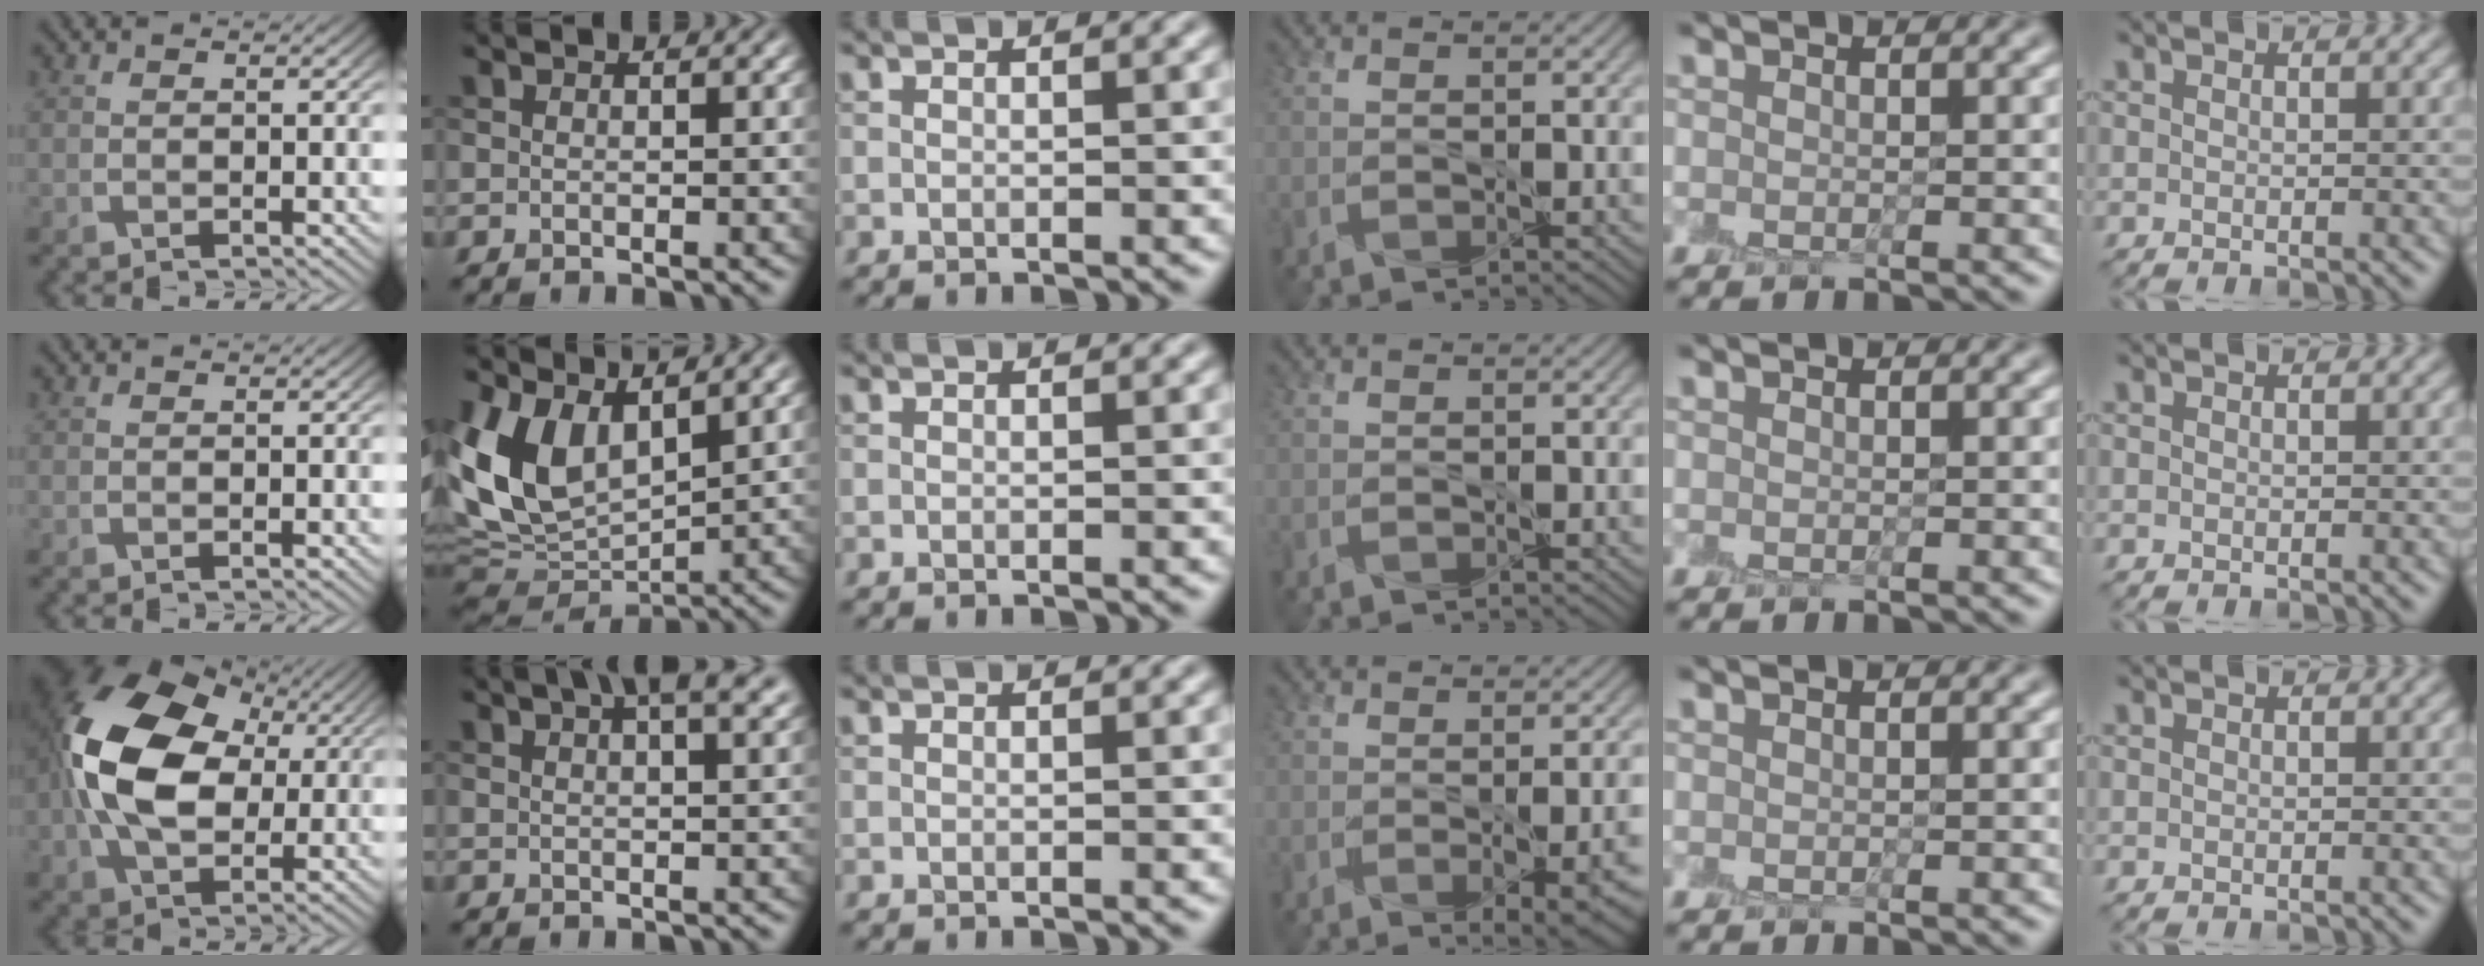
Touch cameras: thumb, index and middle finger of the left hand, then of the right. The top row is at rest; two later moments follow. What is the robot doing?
{"motion": "peel", "object": "small bumper sticker"}